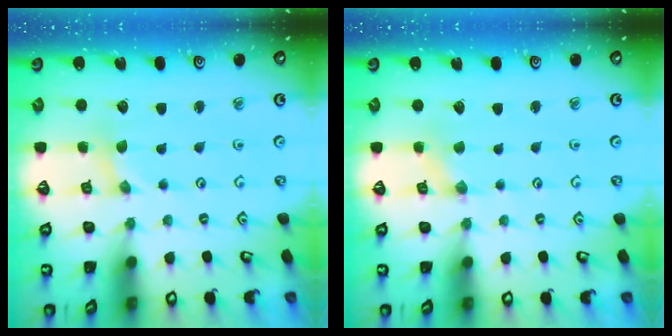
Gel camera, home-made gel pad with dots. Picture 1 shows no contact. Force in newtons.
{"total": 0.6, "press": 0.6, "slide": 0.1}